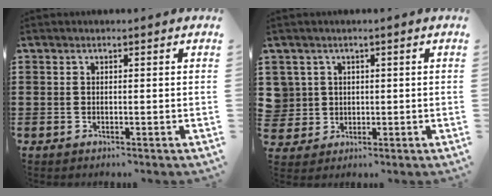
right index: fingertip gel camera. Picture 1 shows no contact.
{"total": 3.1, "force": [0.6, 3.0, 0.0], "torque": [-0.019, 0.010, 0.009]}